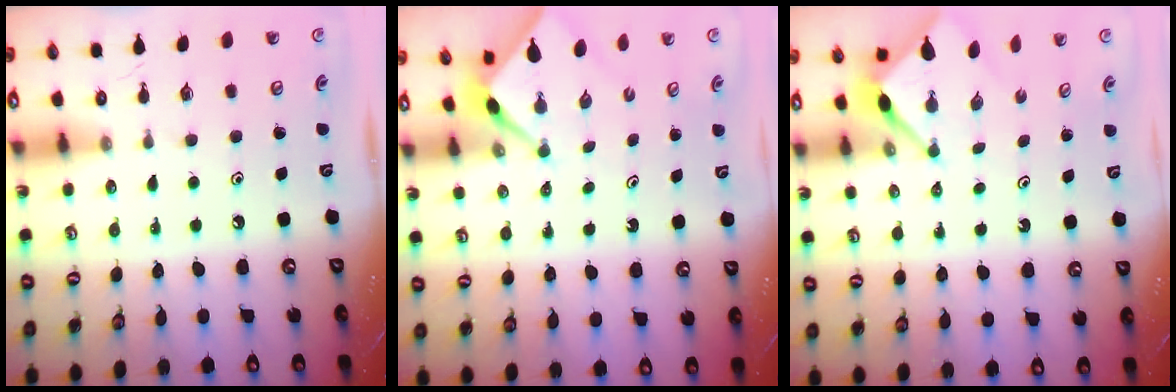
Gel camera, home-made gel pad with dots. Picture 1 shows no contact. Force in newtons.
{"total": 2.2, "press": 2.2, "slide": 0.2}
{"total": 2.9, "press": 2.9, "slide": 0.3}